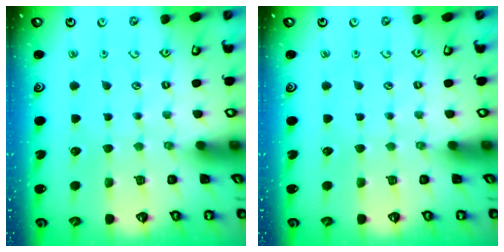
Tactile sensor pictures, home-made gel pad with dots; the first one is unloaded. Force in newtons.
{"total": 0.0}